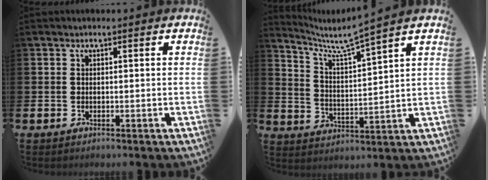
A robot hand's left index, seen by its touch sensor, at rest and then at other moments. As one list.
[{"total": 5.7, "force": [5.0, -0.4, 2.7], "torque": [-0.077, -0.041, 0.078]}]